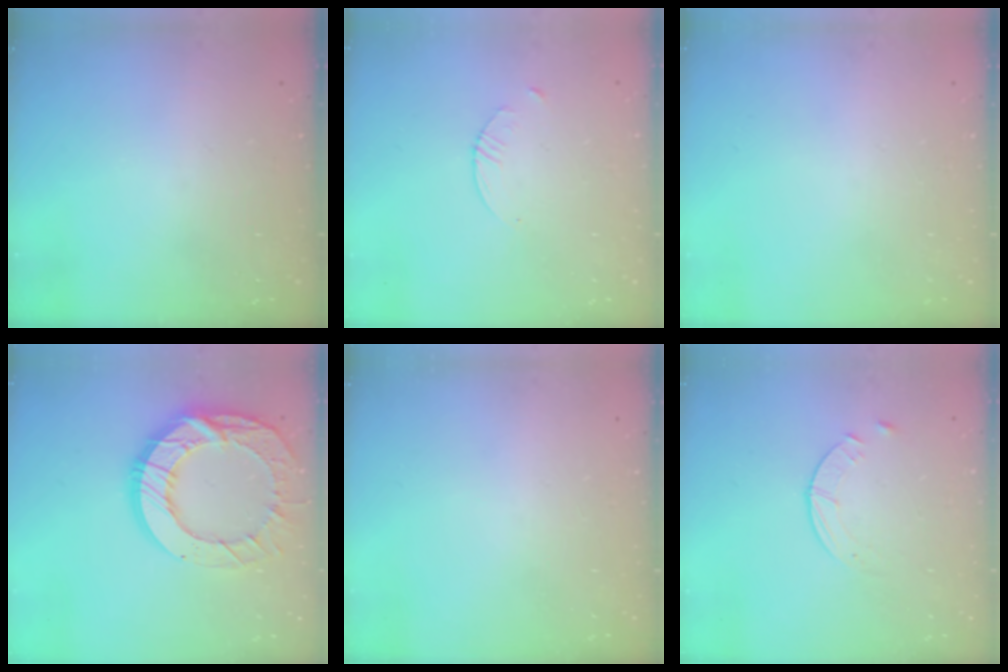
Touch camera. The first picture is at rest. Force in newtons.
{"total": 1.5, "press": 1.5, "slide": 0.2}
{"total": 0.0}
{"total": 19.8, "press": 19.7, "slide": 1.7}
{"total": 0.0}
{"total": 3.0, "press": 3.0, "slide": 0.4}